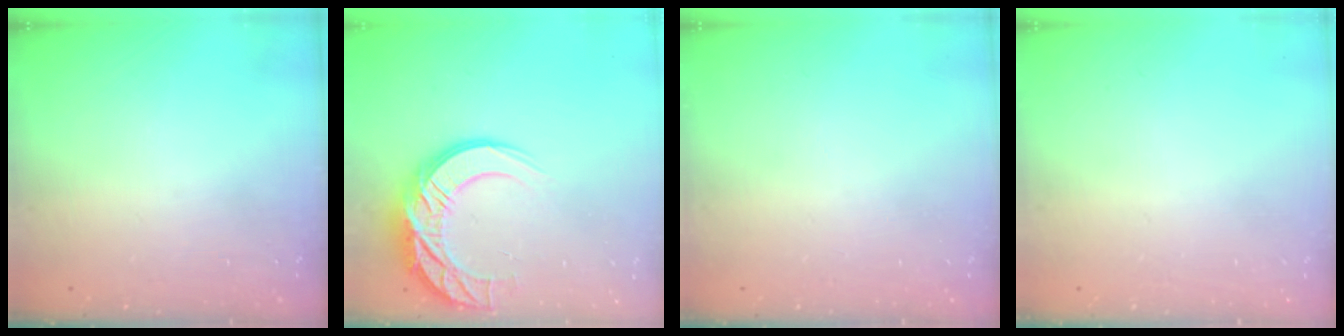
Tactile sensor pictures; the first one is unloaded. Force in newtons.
{"total": 14.6, "press": 14.6, "slide": 1.0}
{"total": 0.0}
{"total": 0.0}